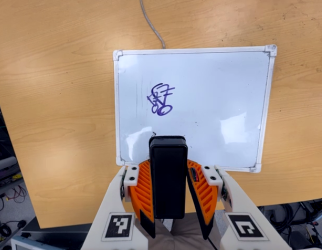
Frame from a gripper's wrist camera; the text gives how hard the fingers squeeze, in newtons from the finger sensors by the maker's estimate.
{"total": 5.8, "left": 4.7, "right": 6.9}